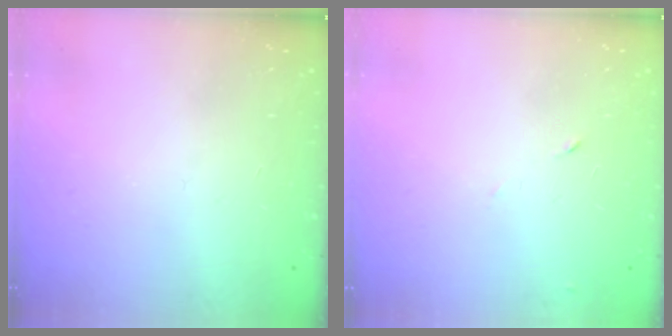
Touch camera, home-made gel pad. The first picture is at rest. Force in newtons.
{"total": 5.2, "press": 5.1, "slide": 0.6}